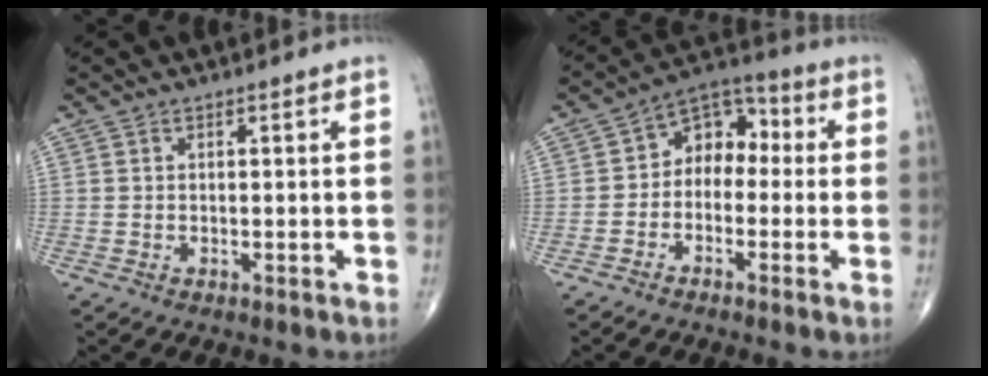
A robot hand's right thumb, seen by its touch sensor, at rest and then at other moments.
{"total": 8.4, "force": [-0.7, 6.1, 5.6], "torque": [-0.049, 0.040, -0.034]}